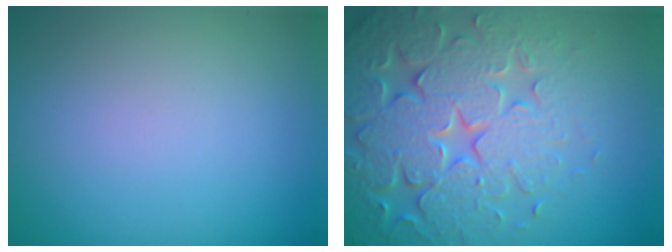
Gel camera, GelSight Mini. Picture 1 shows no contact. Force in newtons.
{"total": 7.8, "press": 7.6, "slide": 1.6}